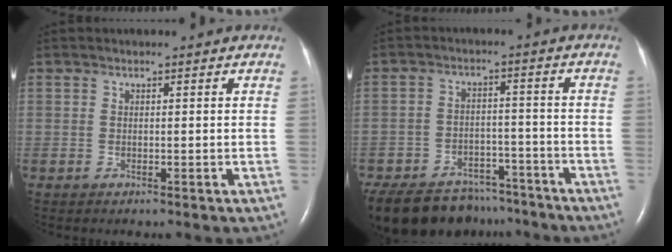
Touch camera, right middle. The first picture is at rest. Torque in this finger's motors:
{"motor_torque": [1.07, -1.07, 0.27, 0.06]}